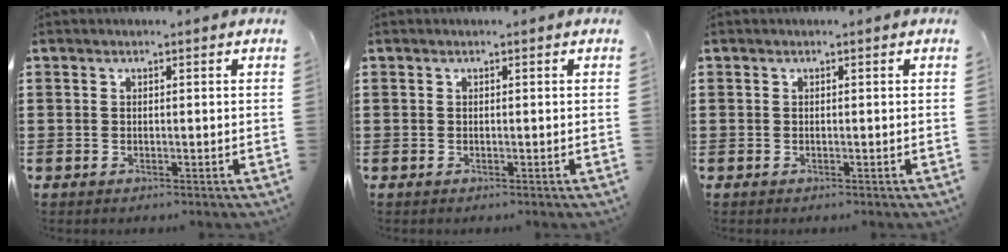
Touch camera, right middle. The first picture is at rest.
{"total": 0.0}
{"total": 0.0}